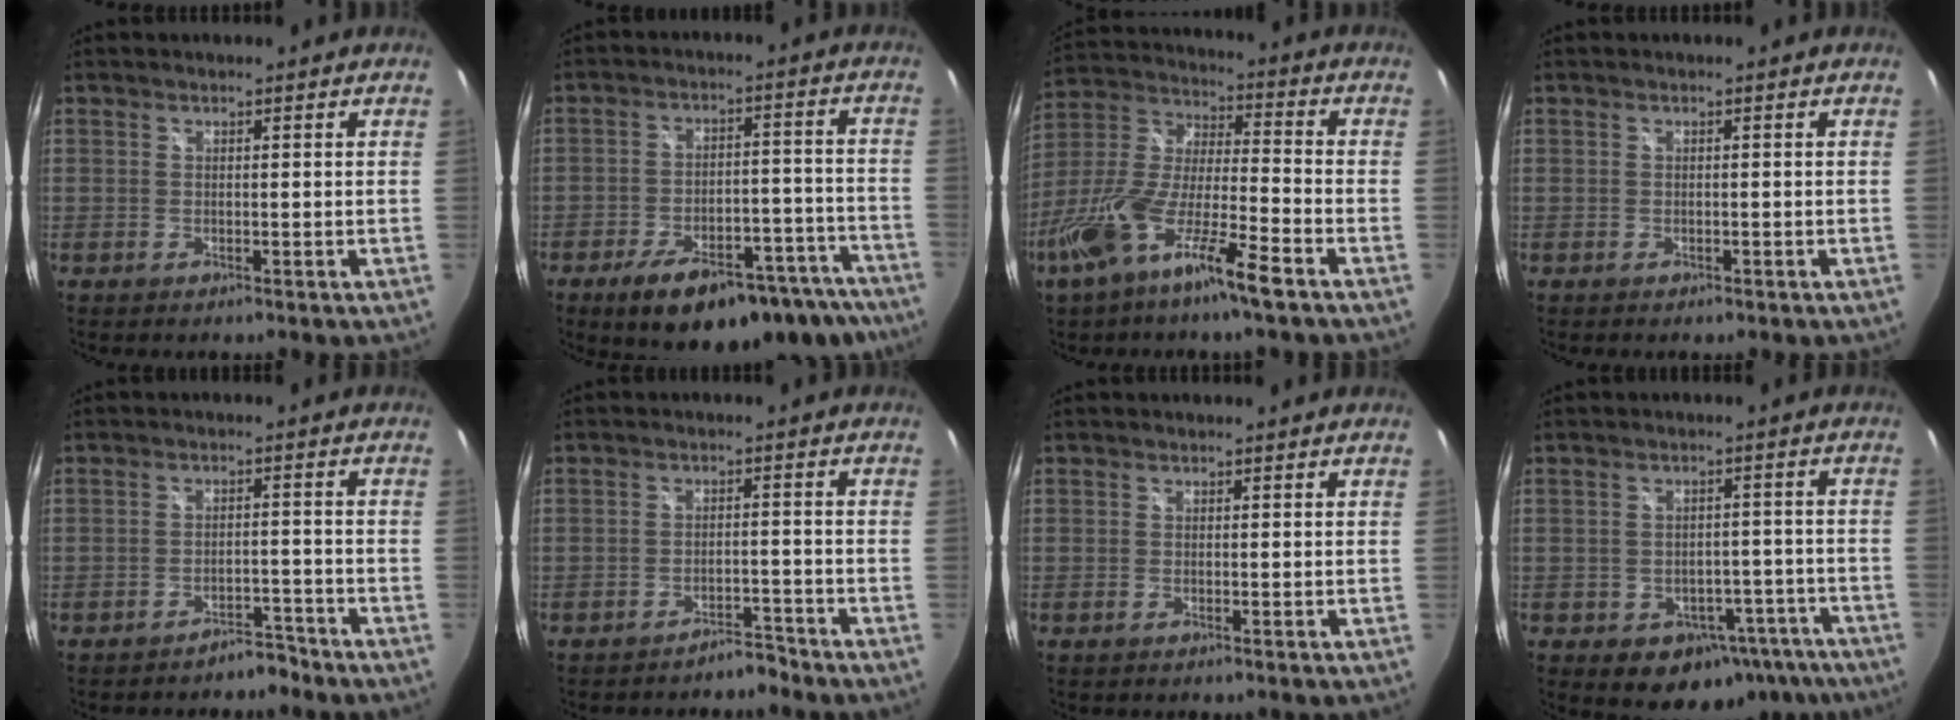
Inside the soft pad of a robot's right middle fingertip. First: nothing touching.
{"total": 21.6, "force": [-16.3, 7.9, 11.7], "torque": [-0.174, 0.008, -0.204]}
{"total": 16.5, "force": [-9.7, 2.4, 13.2], "torque": [-0.266, -0.024, -0.187]}
{"total": 0.8, "force": [-0.5, 0.6, 0.3], "torque": [-0.005, -0.002, -0.008]}
{"total": 3.9, "force": [-3.5, 1.5, 0.8], "torque": [-0.019, 0.012, -0.047]}
{"total": 3.4, "force": [-3.2, 1.0, 0.6], "torque": [-0.015, 0.006, -0.045]}
{"total": 0.0}
{"total": 11.9, "force": [-6.6, 8.4, 5.1], "torque": [-0.086, 0.029, -0.055]}